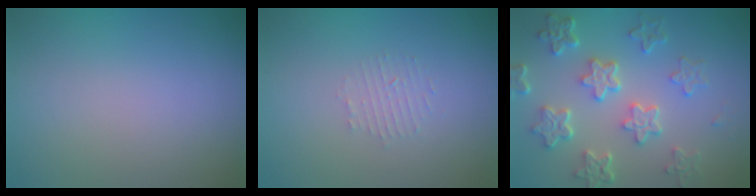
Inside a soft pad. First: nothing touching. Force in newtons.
{"total": 1.2, "press": 1.1, "slide": 0.2}
{"total": 6.2, "press": 4.6, "slide": 4.2}